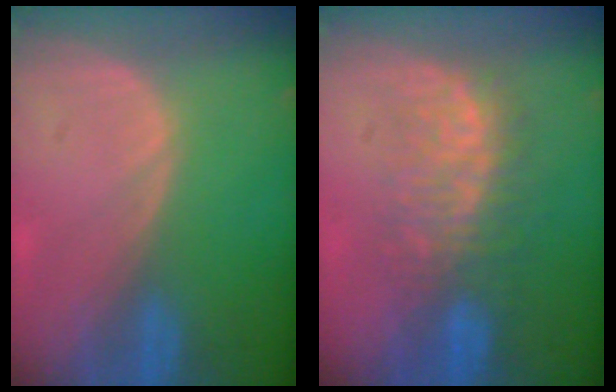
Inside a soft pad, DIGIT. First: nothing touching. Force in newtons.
{"total": 7.7, "press": 7.6, "slide": 1.3}